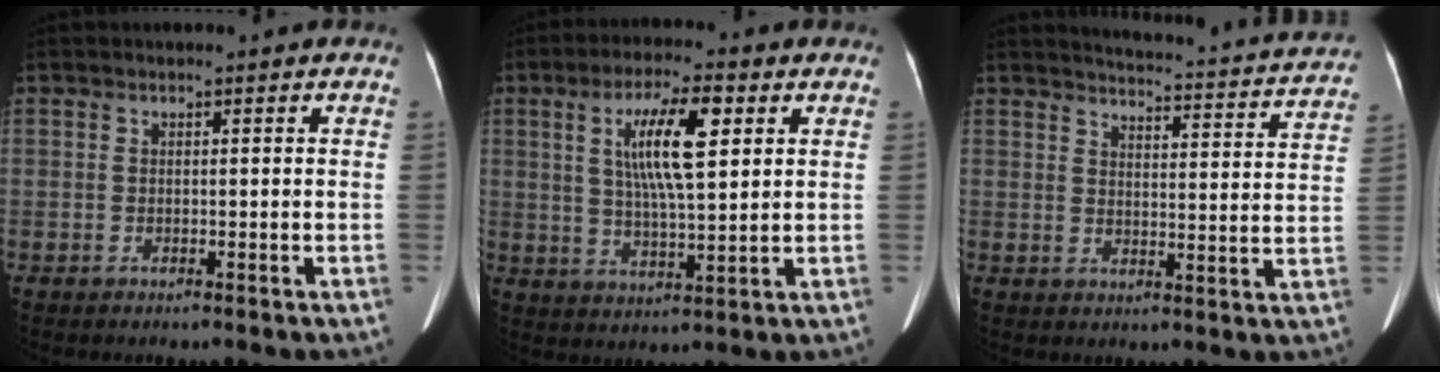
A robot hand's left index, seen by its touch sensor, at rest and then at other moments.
{"total": 9.9, "force": [2.8, 1.7, 9.4], "torque": [-0.168, 0.001, 0.054]}
{"total": 18.7, "force": [17.9, 1.5, 4.9], "torque": [-0.062, -0.067, 0.200]}